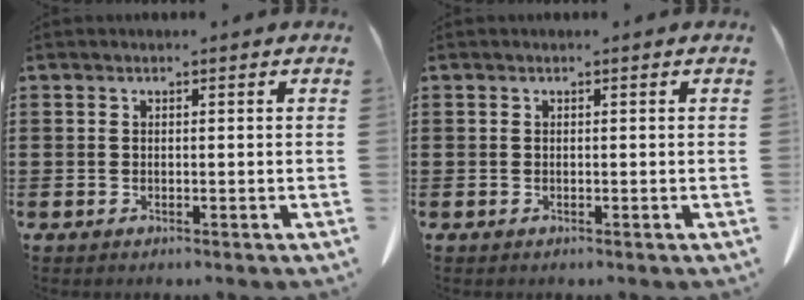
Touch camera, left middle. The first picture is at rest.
{"total": 0.0}